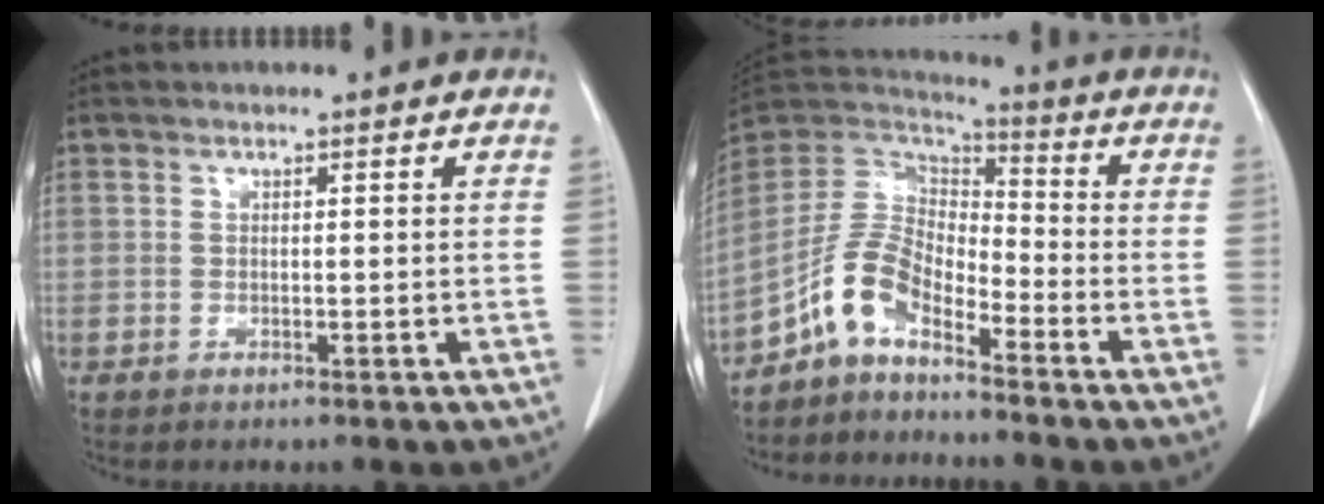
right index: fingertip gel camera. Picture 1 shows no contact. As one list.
[{"total": 8.6, "force": [-5.8, 3.7, 5.1], "torque": [-0.115, 0.026, -0.119]}]